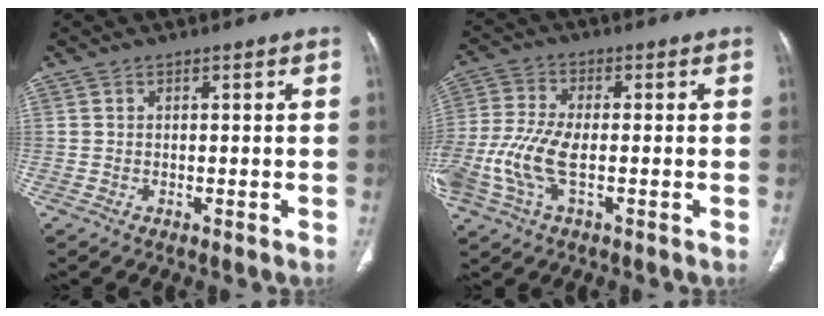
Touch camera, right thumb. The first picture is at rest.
{"total": 11.2, "force": [-2.7, 5.1, 9.6], "torque": [-0.234, 0.011, -0.053]}